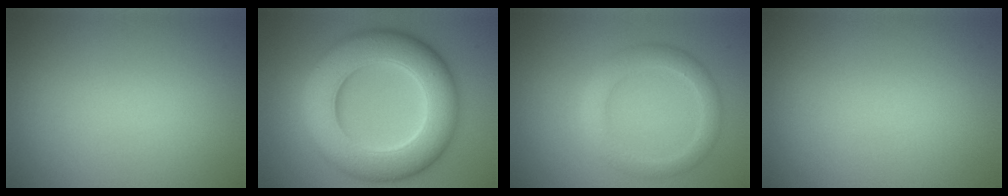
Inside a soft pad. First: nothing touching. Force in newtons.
{"total": 11.3, "press": 11.3, "slide": 0.3}
{"total": 3.0, "press": 3.0, "slide": 0.1}
{"total": 0.0}